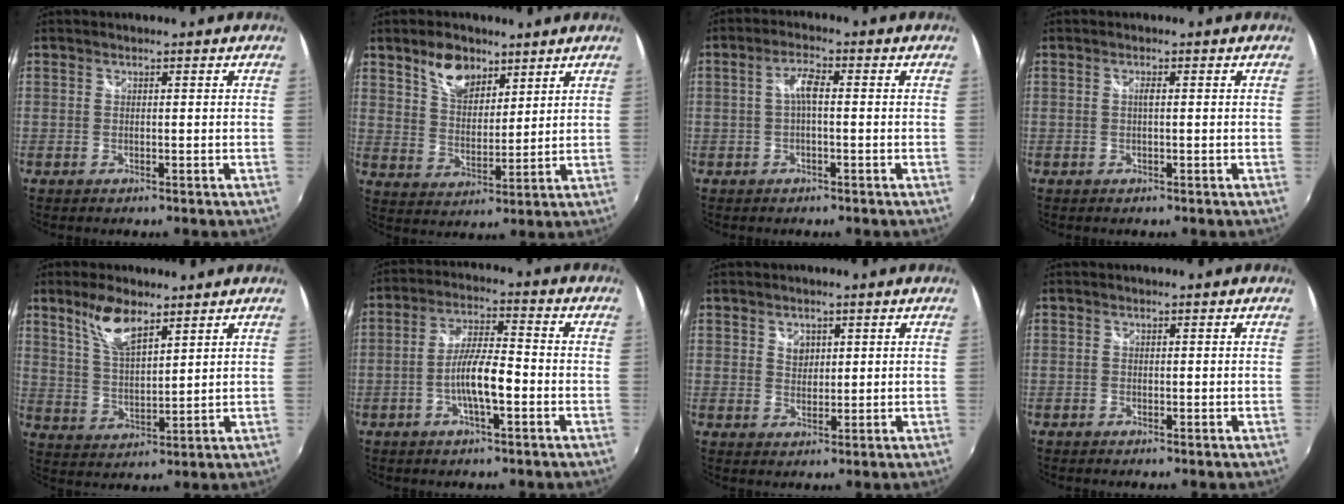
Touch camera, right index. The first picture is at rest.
{"total": 8.3, "force": [5.5, 4.5, 4.3], "torque": [-0.071, 0.013, 0.103]}
{"total": 3.3, "force": [-0.1, 0.8, 3.2], "torque": [-0.063, 0.011, -0.001]}
{"total": 0.9, "force": [0.0, 0.0, 0.9], "torque": [-0.017, 0.003, -0.001]}
{"total": 8.1, "force": [5.6, 2.6, 5.3], "torque": [-0.102, 0.005, 0.114]}
{"total": 8.0, "force": [-2.8, 1.5, 7.3], "torque": [-0.144, 0.004, -0.051]}
{"total": 2.6, "force": [1.2, 2.1, 1.0], "torque": [-0.010, 0.003, 0.022]}
{"total": 0.0}